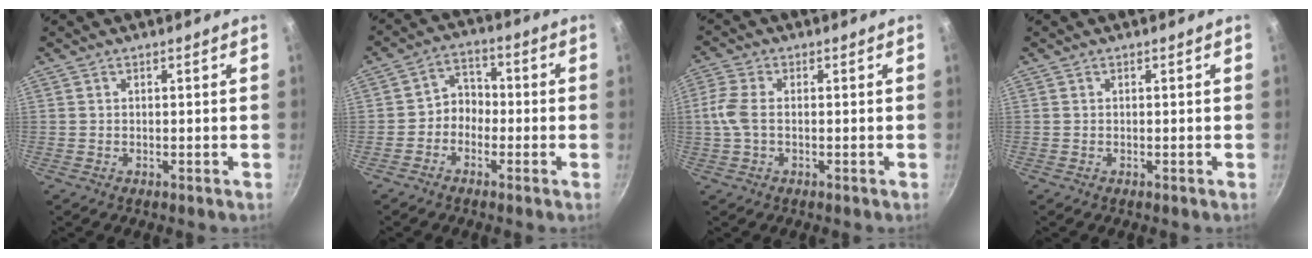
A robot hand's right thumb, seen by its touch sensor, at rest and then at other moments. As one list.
[{"total": 4.7, "force": [-1.6, 3.9, 2.2], "torque": [-0.005, 0.029, -0.037]}, {"total": 5.0, "force": [-0.3, 2.8, 4.1], "torque": [-0.100, 0.009, -0.013]}, {"total": 0.0}]